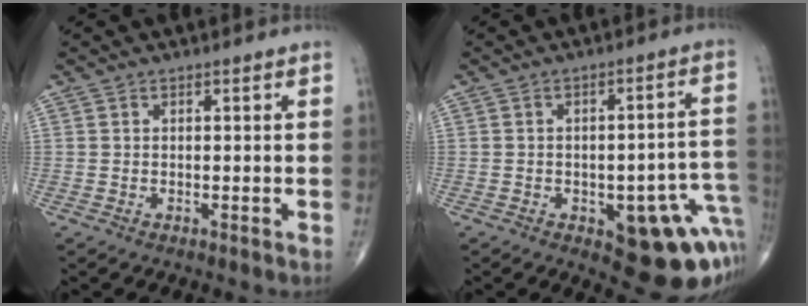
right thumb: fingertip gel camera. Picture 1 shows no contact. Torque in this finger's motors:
{"motor_torque": [1.58, 1.32, 0.86, -1.03, 0.23]}